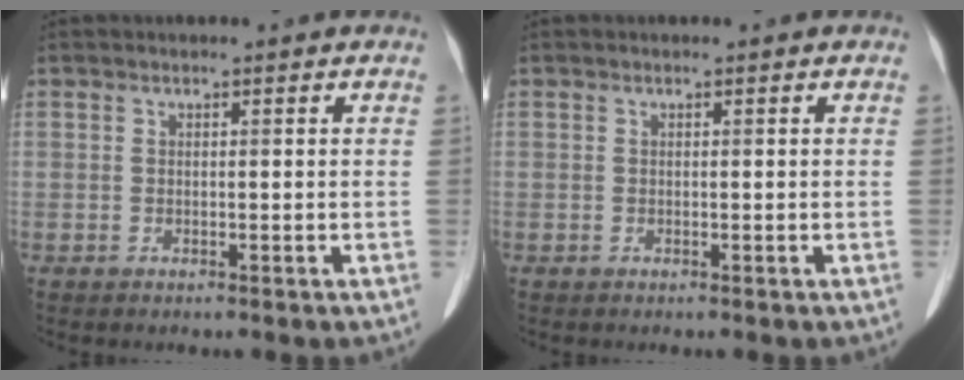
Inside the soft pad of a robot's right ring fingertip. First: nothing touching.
{"total": 0.0}